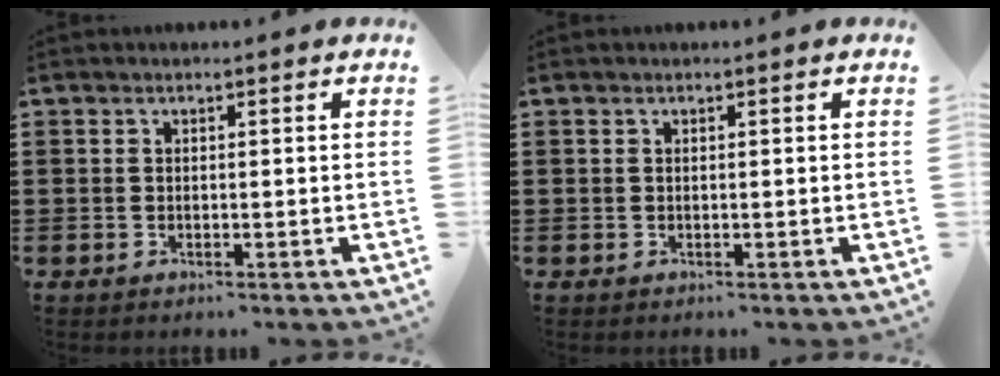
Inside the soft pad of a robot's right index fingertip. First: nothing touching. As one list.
[{"total": 0.0}]